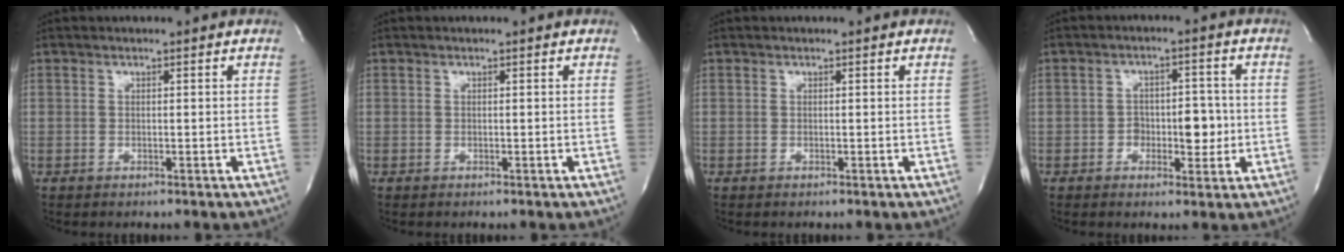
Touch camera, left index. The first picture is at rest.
{"total": 0.0}
{"total": 0.0}
{"total": 5.5, "force": [-1.0, 3.2, 4.3], "torque": [-0.051, 0.012, -0.010]}